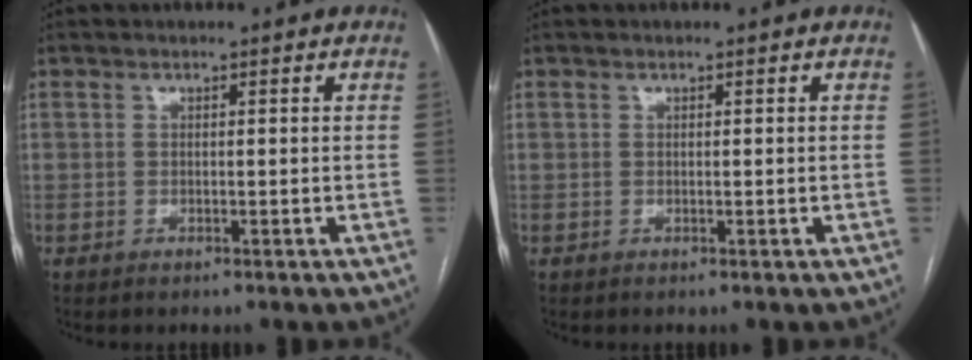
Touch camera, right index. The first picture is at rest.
{"total": 0.0}